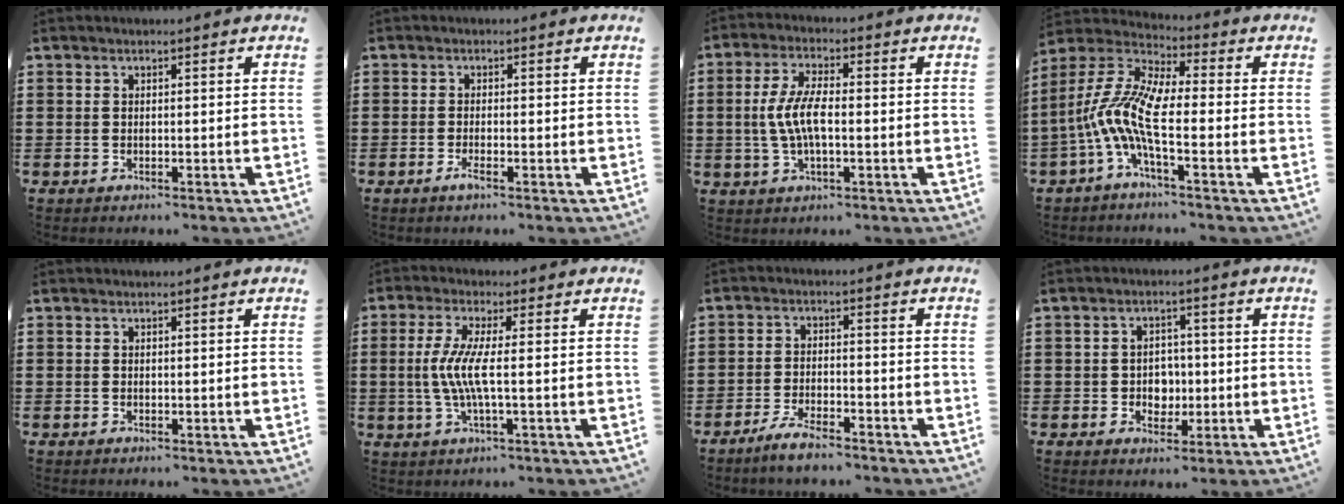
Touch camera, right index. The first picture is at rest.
{"total": 1.6, "force": [-0.9, 0.0, 1.3], "torque": [-0.036, -0.011, -0.021]}
{"total": 6.2, "force": [-0.7, 2.1, 5.8], "torque": [-0.130, -0.004, -0.020]}
{"total": 10.3, "force": [-2.7, 3.3, 9.4], "torque": [-0.235, -0.022, -0.060]}
{"total": 0.0}
{"total": 6.0, "force": [-0.5, 0.3, 6.0], "torque": [-0.137, -0.016, -0.021]}
{"total": 3.9, "force": [-3.5, 0.4, 1.6], "torque": [-0.042, 0.002, -0.073]}
{"total": 3.5, "force": [-0.6, 3.1, 1.5], "torque": [-0.031, 0.002, -0.016]}